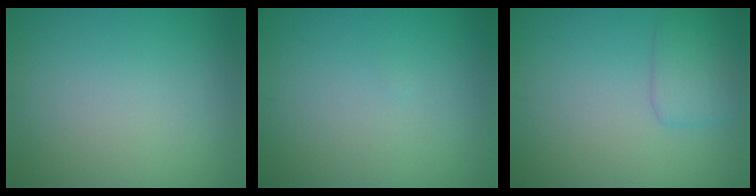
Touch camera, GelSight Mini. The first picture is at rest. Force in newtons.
{"total": 0.0}
{"total": 2.3, "press": 2.3, "slide": 0.1}